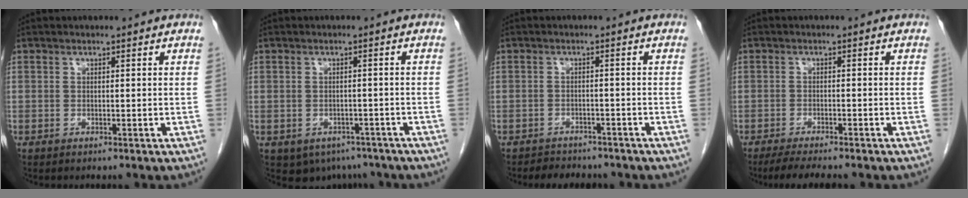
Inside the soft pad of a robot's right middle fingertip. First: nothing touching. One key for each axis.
{"total": 6.5, "fx": -4.4, "fy": 4.6, "fz": 1.6, "tx": -0.015, "ty": 0.006, "tz": -0.052}
{"total": 5.2, "fx": -4.7, "fy": 2.1, "fz": 1.1, "tx": -0.018, "ty": 0.000, "tz": -0.059}
{"total": 6.3, "fx": -5.3, "fy": 0.6, "fz": 3.3, "tx": -0.049, "ty": -0.014, "tz": -0.083}